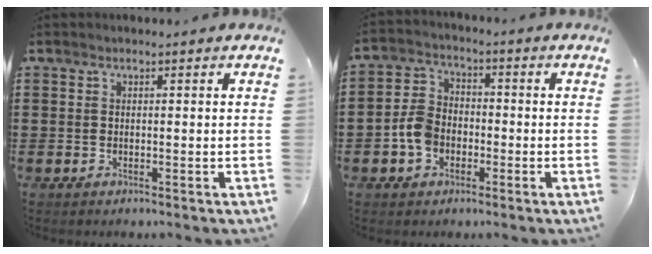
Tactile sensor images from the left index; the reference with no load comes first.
{"total": 5.6, "force": [-2.0, 4.1, 3.2], "torque": [-0.087, 0.006, -0.044]}